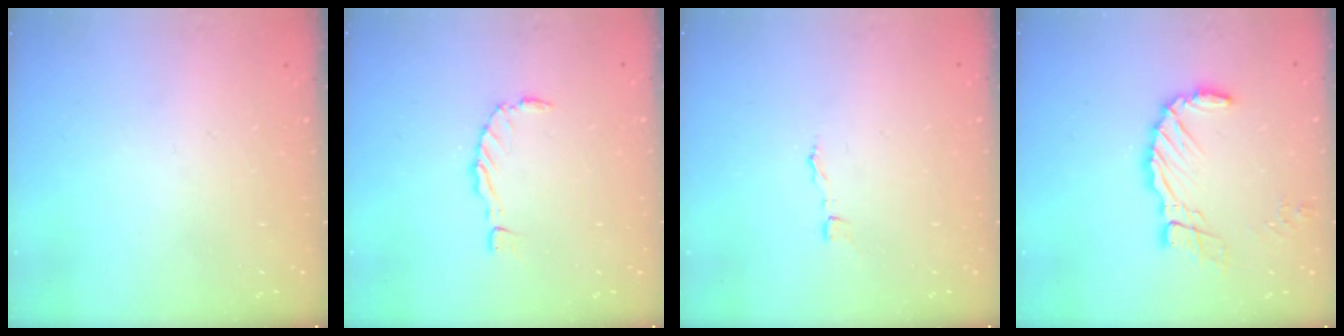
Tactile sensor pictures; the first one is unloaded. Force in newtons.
{"total": 0.0}
{"total": 1.9, "press": 1.9, "slide": 0.1}
{"total": 9.9, "press": 9.8, "slide": 1.0}